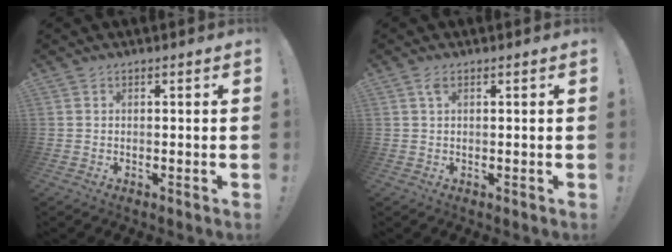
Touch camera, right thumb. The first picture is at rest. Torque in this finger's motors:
{"motor_torque": [-0.11, -0.10, 0.18, 0.16, 0.00]}